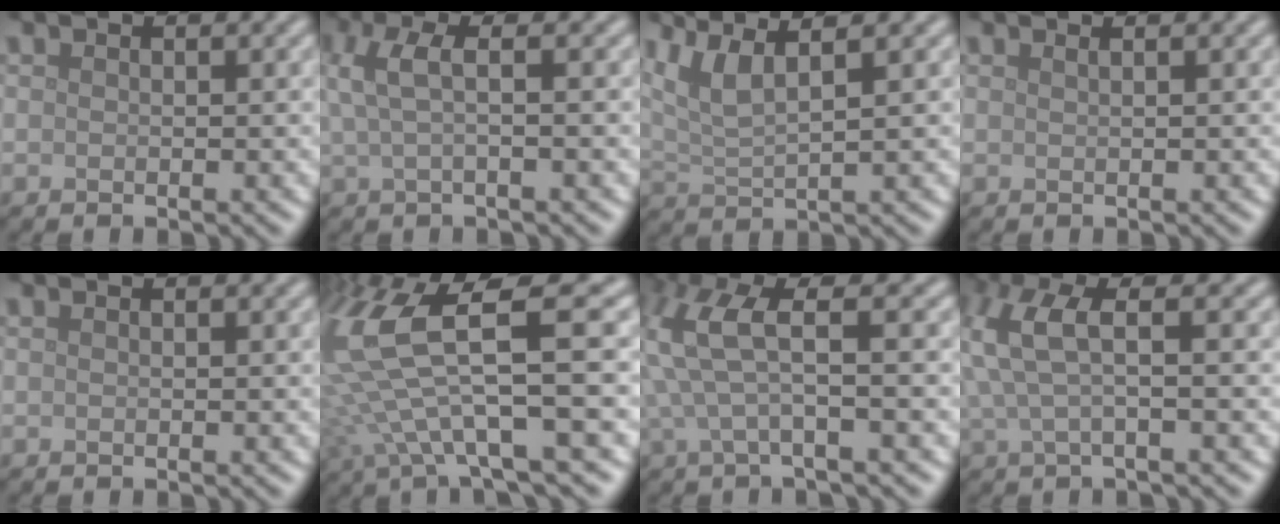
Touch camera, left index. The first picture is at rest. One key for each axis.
{"total": 3.2, "fx": 0.6, "fy": 1.0, "fz": 3.0, "tx": -0.063, "ty": 0.008, "tz": 0.010}
{"total": 4.6, "fx": 2.7, "fy": 1.3, "fz": 3.5, "tx": -0.071, "ty": 0.013, "tz": 0.053}
{"total": 0.8, "fx": 0.5, "fy": 0.4, "fz": 0.6, "tx": -0.003, "ty": -0.002, "tz": 0.002}
{"total": 0.0}
{"total": 10.7, "fx": 1.9, "fy": 3.3, "fz": 10.0, "tx": -0.222, "ty": -0.008, "tz": 0.039}
{"total": 5.3, "fx": 1.4, "fy": 1.0, "fz": 5.0, "tx": -0.117, "ty": 0.009, "tz": 0.028}
{"total": 4.5, "fx": 0.9, "fy": 1.2, "fz": 4.2, "tx": -0.097, "ty": 0.010, "tz": 0.015}